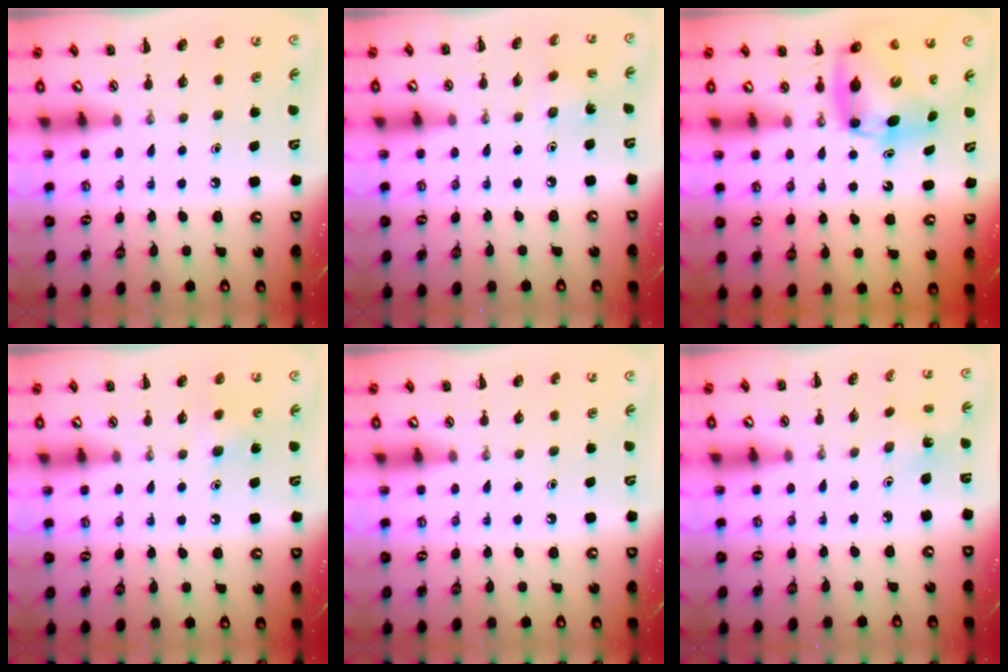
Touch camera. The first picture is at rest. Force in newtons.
{"total": 1.5, "press": 1.4, "slide": 0.5}
{"total": 8.4, "press": 8.1, "slide": 2.3}
{"total": 5.7, "press": 5.3, "slide": 2.0}
{"total": 0.0}
{"total": 1.6, "press": 1.5, "slide": 0.6}